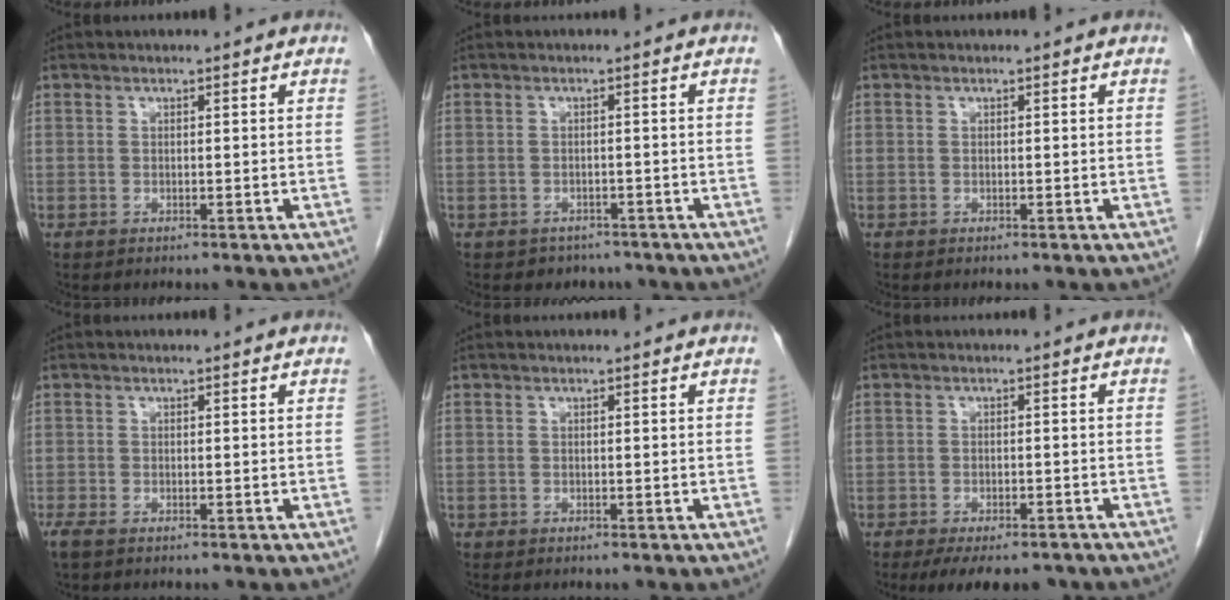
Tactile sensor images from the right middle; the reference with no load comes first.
{"total": 3.4, "force": [-2.6, 2.2, 0.1], "torque": [-0.012, 0.008, -0.033]}
{"total": 0.0}
{"total": 1.8, "force": [-1.3, 0.6, 1.2], "torque": [-0.025, -0.008, -0.020]}
{"total": 0.0}
{"total": 9.4, "force": [-7.4, 3.5, 4.7], "torque": [-0.064, -0.007, -0.099]}